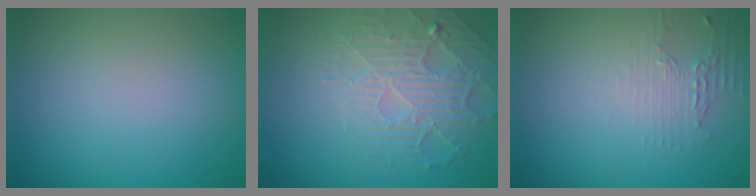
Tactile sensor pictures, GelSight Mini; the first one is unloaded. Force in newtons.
{"total": 3.5, "press": 3.1, "slide": 1.6}
{"total": 2.2, "press": 1.6, "slide": 1.5}